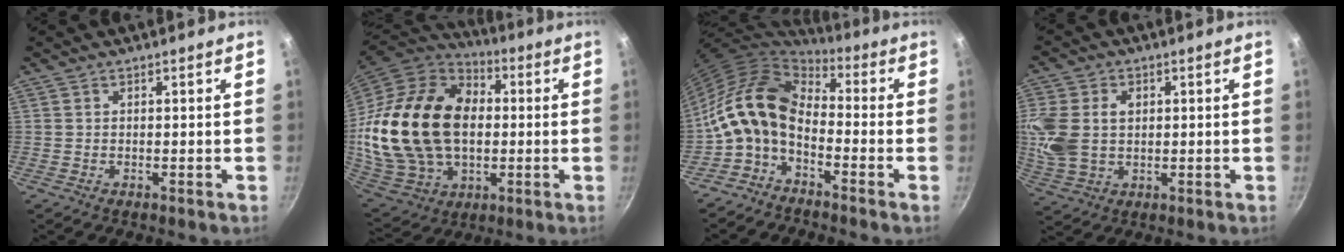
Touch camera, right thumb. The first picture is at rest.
{"total": 30.6, "force": [1.8, 21.0, 22.2], "torque": [-0.423, 0.017, 0.046]}
{"total": 10.6, "force": [-2.5, 7.9, 6.5], "torque": [-0.103, 0.043, -0.065]}
{"total": 11.7, "force": [1.5, 8.5, 7.9], "torque": [-0.169, -0.002, 0.029]}